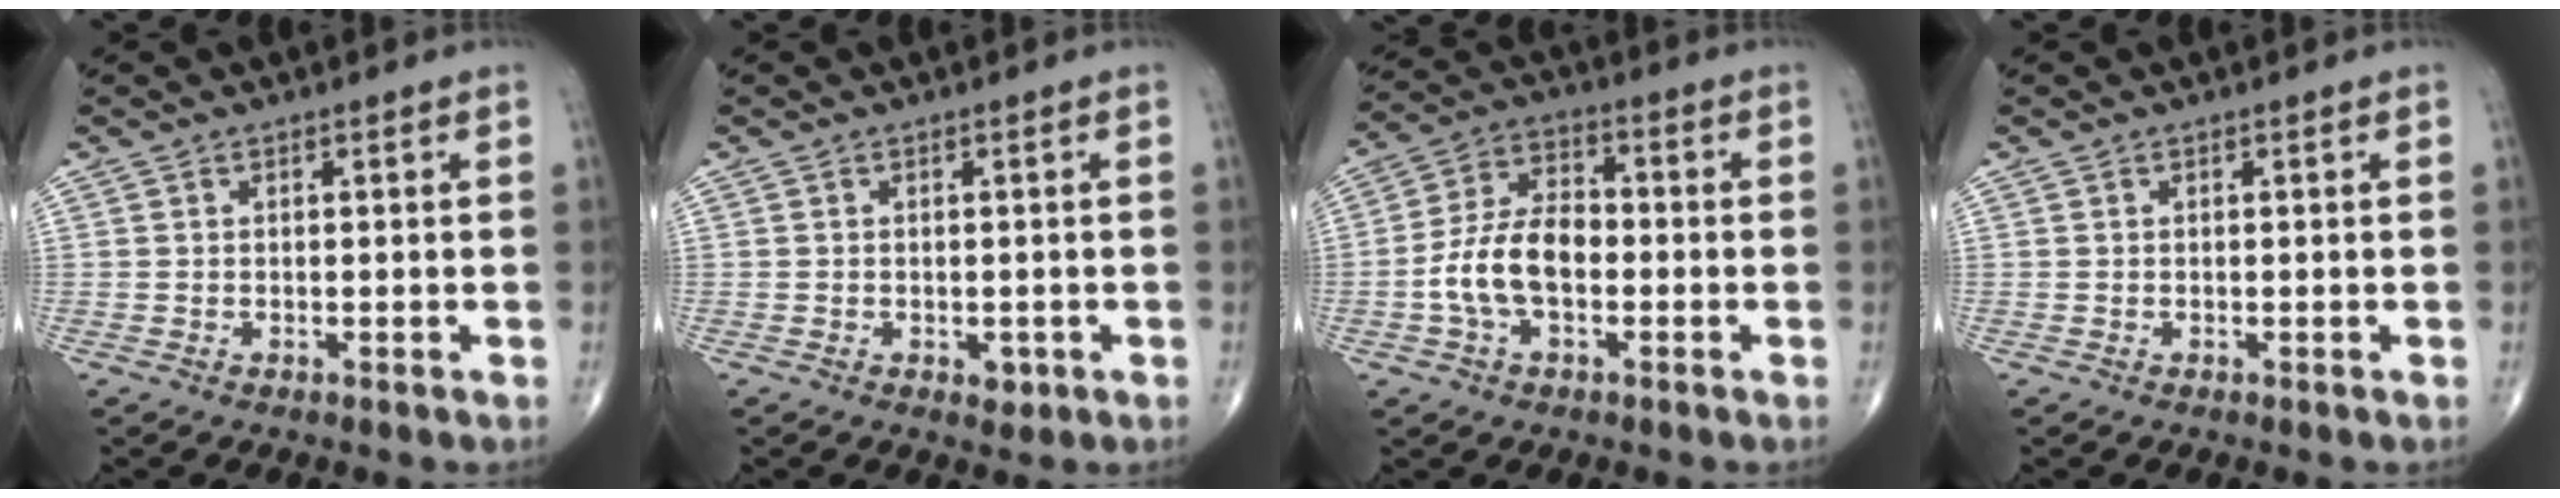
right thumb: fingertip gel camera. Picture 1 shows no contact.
{"total": 1.6, "force": [-0.6, 1.1, 1.1], "torque": [-0.005, -0.001, -0.005]}
{"total": 10.8, "force": [-2.2, 6.2, 8.5], "torque": [-0.157, 0.032, -0.049]}
{"total": 0.0}